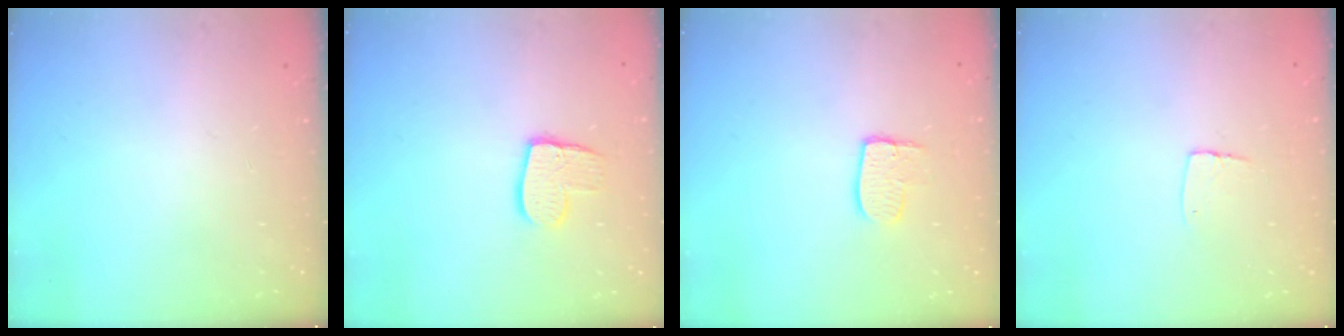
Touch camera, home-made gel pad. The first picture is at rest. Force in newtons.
{"total": 10.0, "press": 10.0, "slide": 0.8}
{"total": 6.9, "press": 6.9, "slide": 0.6}
{"total": 5.3, "press": 5.3, "slide": 0.4}